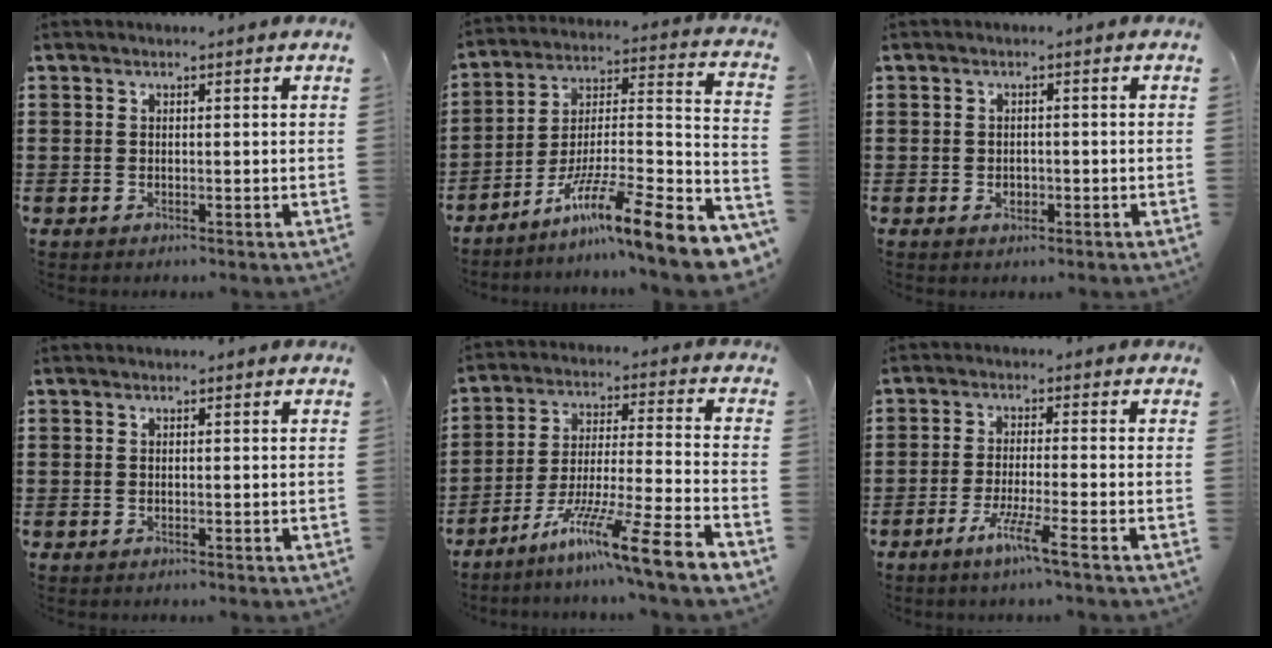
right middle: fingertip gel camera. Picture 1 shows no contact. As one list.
[{"total": 12.2, "force": [-8.1, 0.4, 9.1], "torque": [-0.150, -0.009, -0.154]}, {"total": 1.3, "force": [-0.4, 0.9, 0.8], "torque": [-0.016, 0.002, -0.010]}, {"total": 0.0}, {"total": 11.8, "force": [-8.8, -0.5, 7.9], "torque": [-0.143, 0.002, -0.172]}, {"total": 5.0, "force": [-3.2, -0.4, 3.8], "torque": [-0.067, -0.008, -0.057]}]